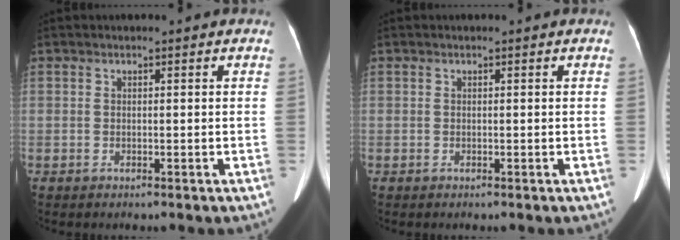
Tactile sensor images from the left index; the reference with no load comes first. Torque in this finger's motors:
{"motor_torque": [0.00, 0.00, 0.00, 0.00]}